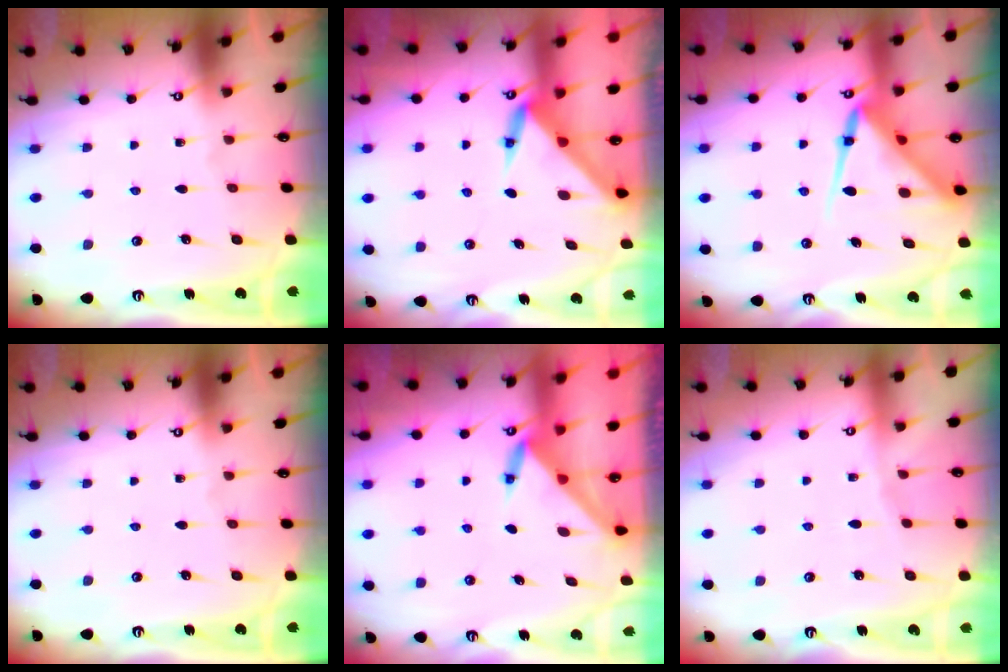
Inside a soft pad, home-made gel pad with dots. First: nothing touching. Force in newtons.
{"total": 3.6, "press": 3.6, "slide": 0.2}
{"total": 11.1, "press": 11.0, "slide": 1.1}
{"total": 0.0}
{"total": 3.6, "press": 3.6, "slide": 0.3}
{"total": 3.0, "press": 2.9, "slide": 0.6}